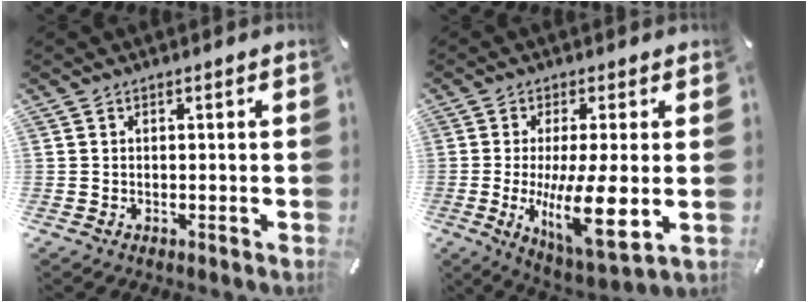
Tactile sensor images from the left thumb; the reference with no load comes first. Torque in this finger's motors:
{"motor_torque": [1.55, 2.93, 0.88, 0.30, 0.21]}